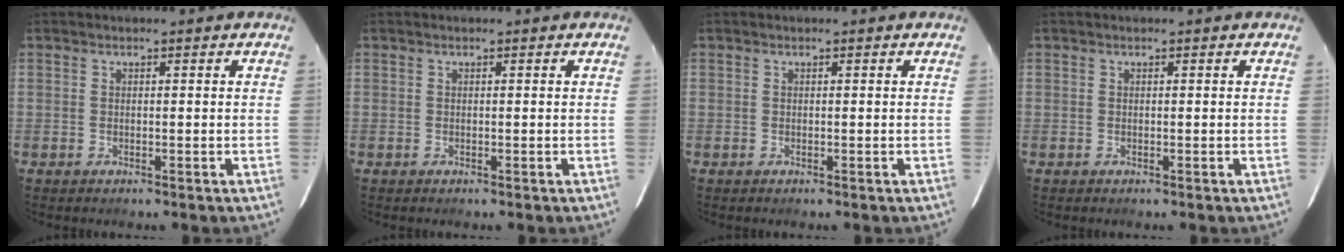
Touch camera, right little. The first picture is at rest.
{"total": 0.0}
{"total": 0.0}
{"total": 0.0}